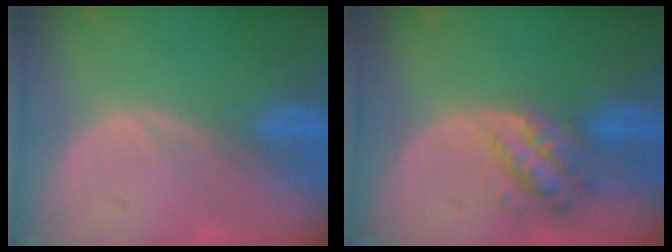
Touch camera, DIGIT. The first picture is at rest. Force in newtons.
{"total": 6.2, "press": 5.6, "slide": 2.7}